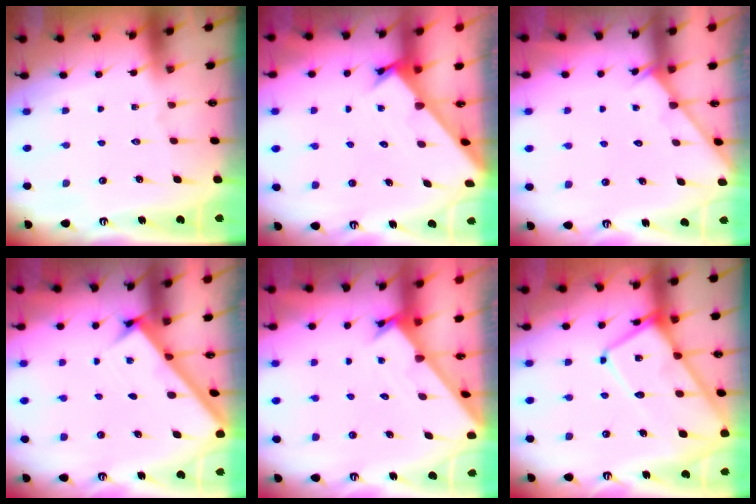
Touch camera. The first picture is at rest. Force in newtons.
{"total": 2.2, "press": 2.2, "slide": 0.2}
{"total": 2.6, "press": 2.5, "slide": 0.3}
{"total": 2.7, "press": 2.7, "slide": 0.4}
{"total": 1.7, "press": 1.7, "slide": 0.1}
{"total": 14.4, "press": 14.3, "slide": 1.8}